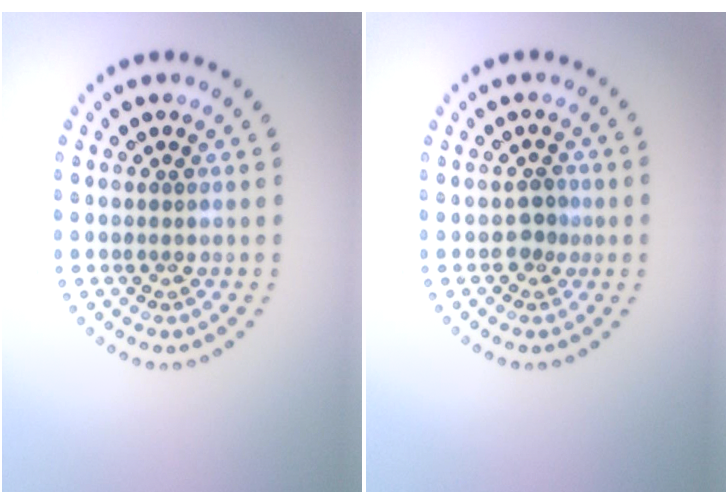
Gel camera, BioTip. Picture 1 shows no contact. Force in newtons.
{"total": 1.2, "press": 1.0, "slide": 0.6}